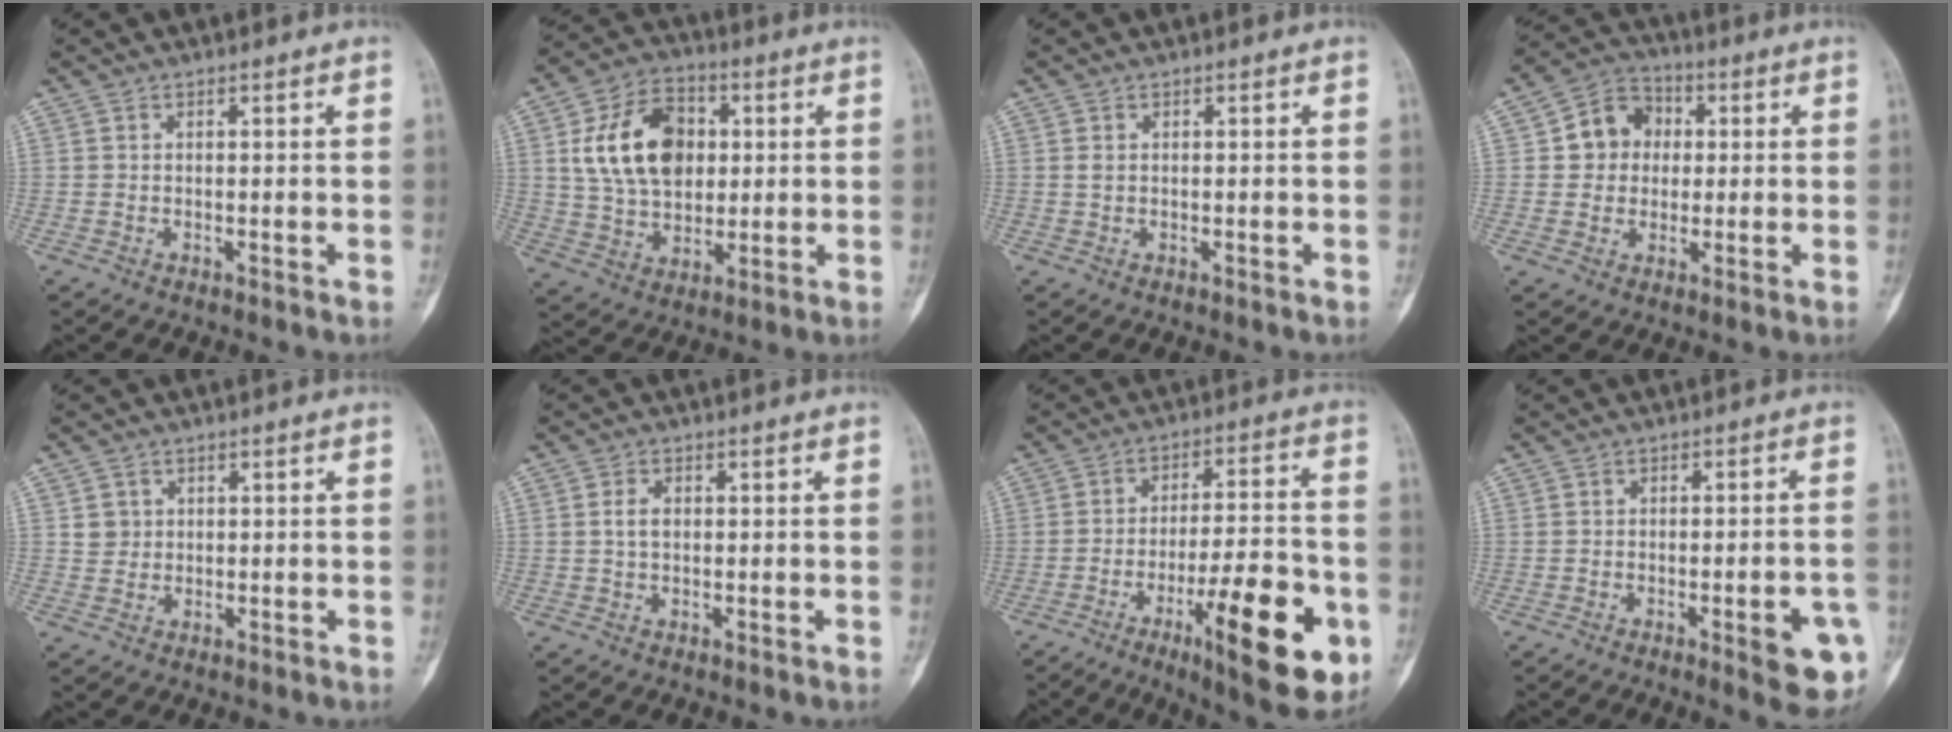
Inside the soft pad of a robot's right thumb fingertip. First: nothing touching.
{"total": 16.3, "force": [3.1, 11.4, 11.3], "torque": [-0.167, 0.004, 0.054]}
{"total": 0.6, "force": [0.2, 0.4, 0.5], "torque": [-0.011, 0.004, 0.005]}
{"total": 8.9, "force": [1.0, 7.9, 3.9], "torque": [-0.027, 0.012, 0.006]}
{"total": 2.4, "force": [0.6, 2.3, 0.5], "torque": [0.006, -0.001, 0.012]}
{"total": 2.4, "force": [0.2, 1.5, 1.8], "torque": [-0.034, 0.005, 0.002]}
{"total": 20.4, "force": [-7.9, 5.5, 17.9], "torque": [-0.238, 0.023, -0.112]}
{"total": 9.2, "force": [-3.6, 2.4, 8.1], "torque": [-0.082, 0.010, -0.040]}